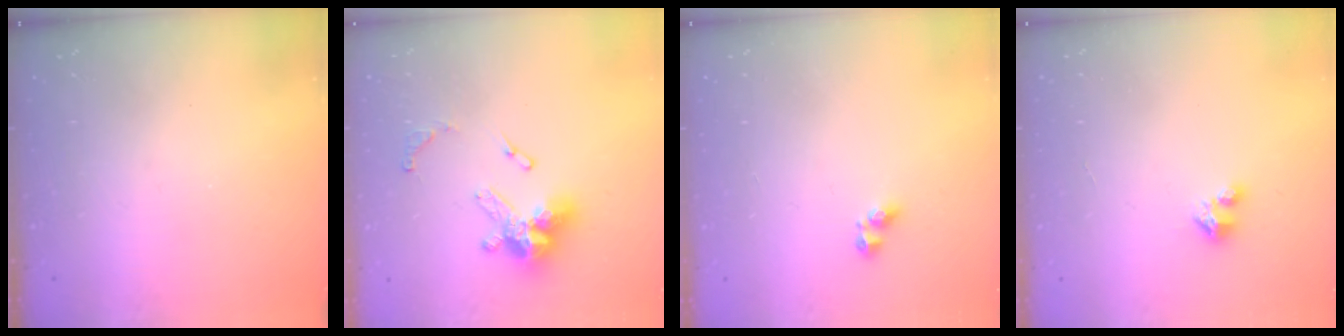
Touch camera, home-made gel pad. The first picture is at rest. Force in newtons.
{"total": 14.0, "press": 14.0, "slide": 1.6}
{"total": 3.0, "press": 3.0, "slide": 0.4}
{"total": 2.5, "press": 2.5, "slide": 0.3}